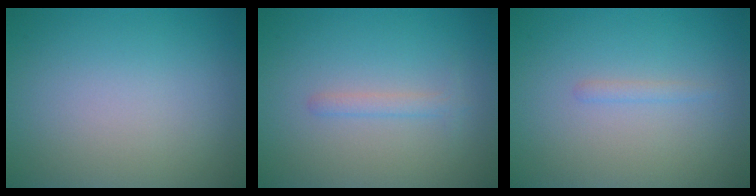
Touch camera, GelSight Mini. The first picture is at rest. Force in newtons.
{"total": 1.2, "press": 1.2, "slide": 0.1}
{"total": 0.7, "press": 0.7, "slide": 0.1}